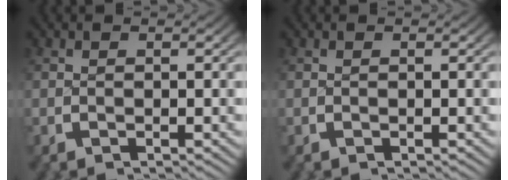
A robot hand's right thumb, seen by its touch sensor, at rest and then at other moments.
{"total": 0.0}